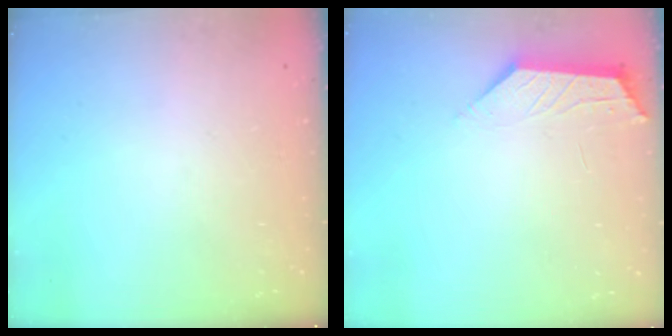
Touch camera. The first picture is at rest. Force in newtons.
{"total": 1.9, "press": 1.9, "slide": 0.4}